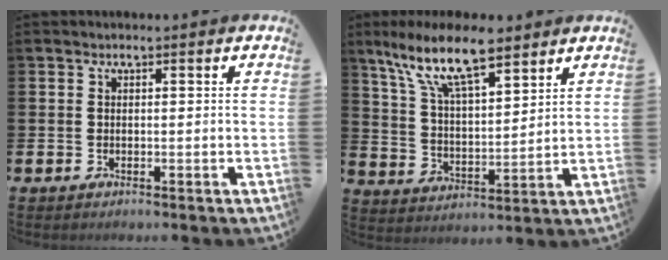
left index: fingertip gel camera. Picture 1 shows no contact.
{"total": 11.5, "force": [8.8, 3.3, 6.6], "torque": [-0.139, -0.031, 0.154]}